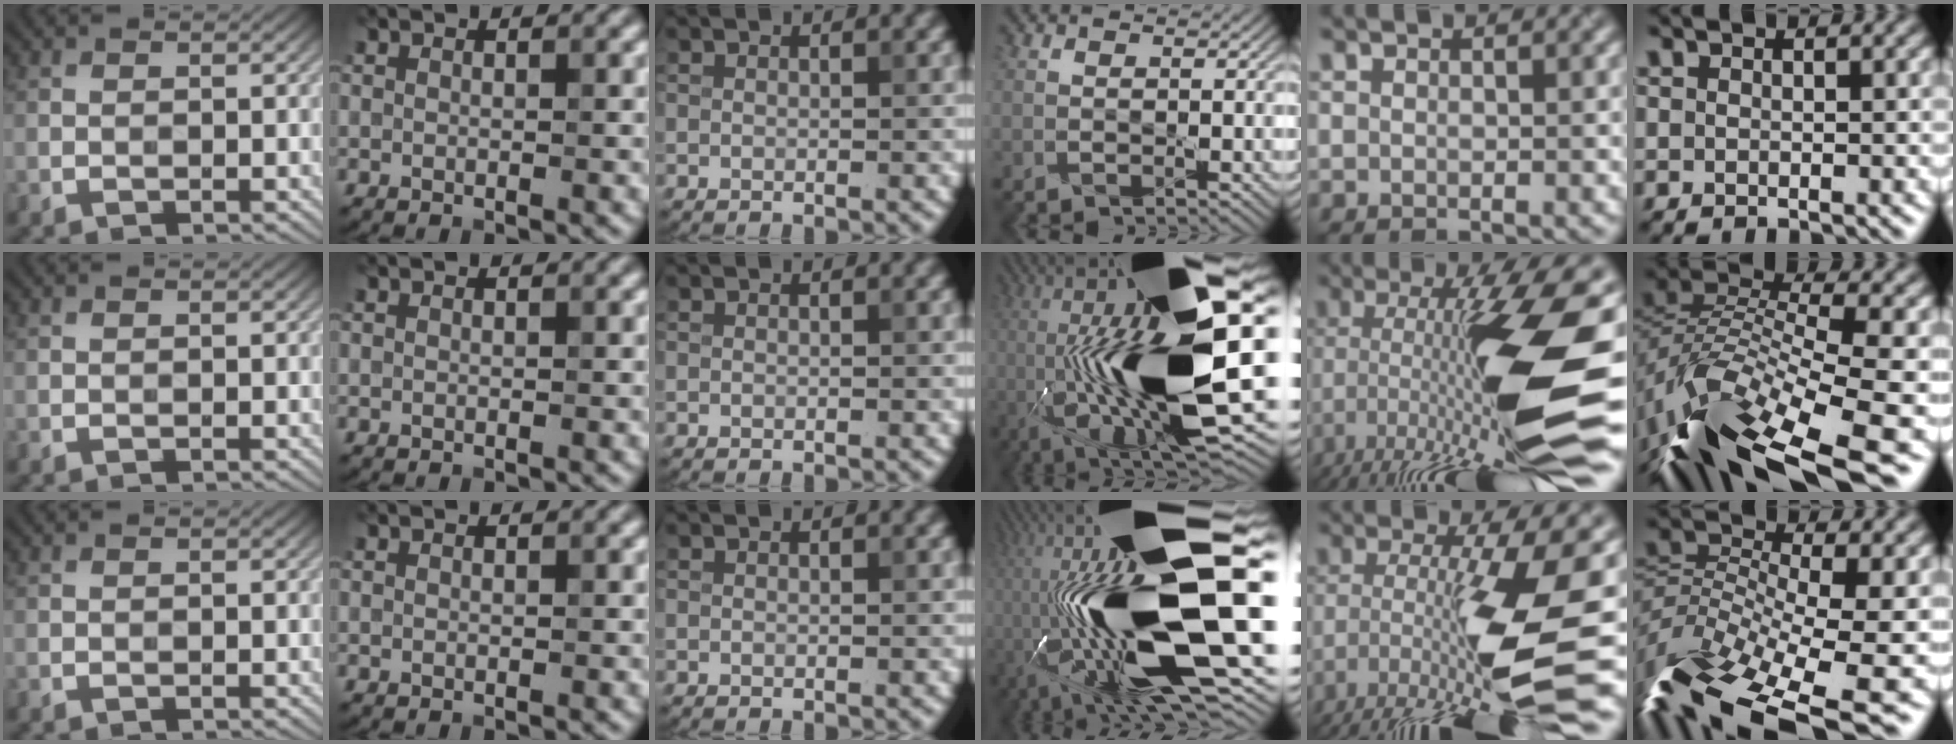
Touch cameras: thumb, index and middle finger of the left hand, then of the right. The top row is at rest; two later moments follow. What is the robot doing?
{"motion": "shake", "object": "medicine bottle"}